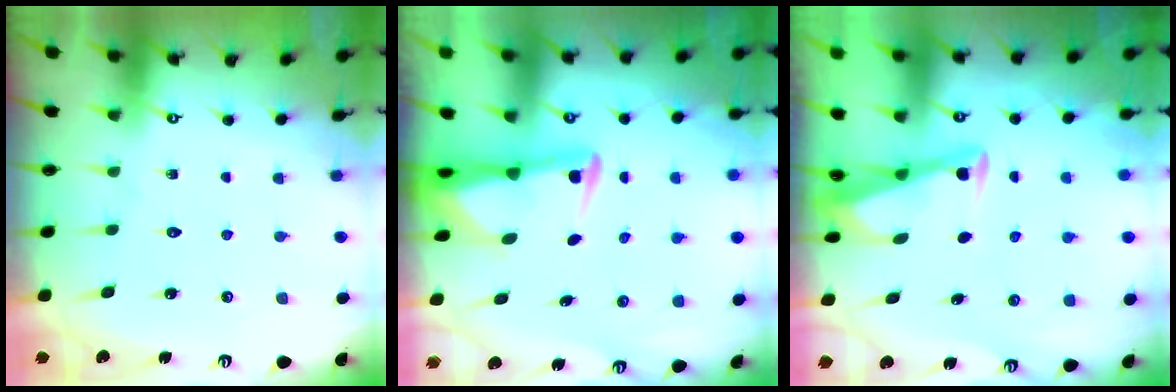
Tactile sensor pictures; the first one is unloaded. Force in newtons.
{"total": 2.6, "press": 2.5, "slide": 0.7}
{"total": 3.5, "press": 3.4, "slide": 0.3}